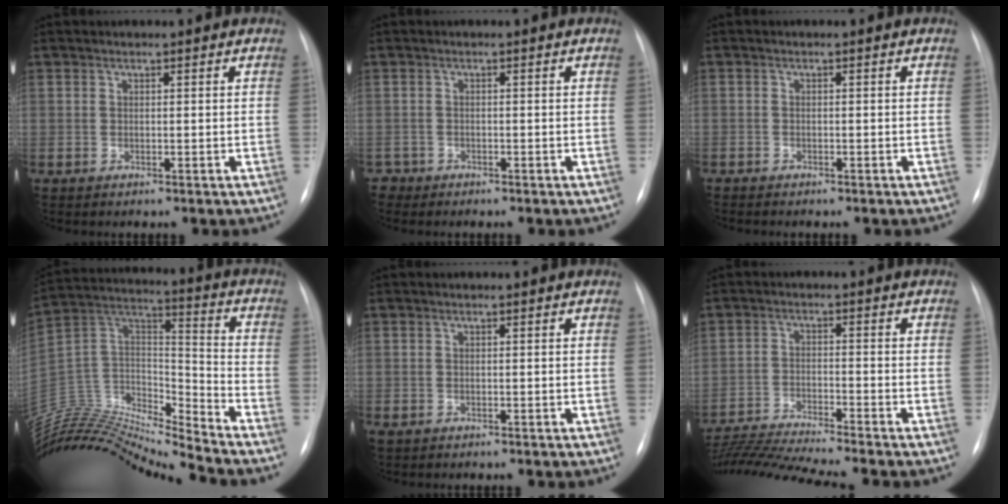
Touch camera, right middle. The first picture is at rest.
{"total": 1.4, "force": [-1.1, 0.7, -0.5], "torque": [0.007, 0.004, -0.019]}
{"total": 2.2, "force": [-1.8, 0.9, 0.9], "torque": [-0.011, 0.000, -0.019]}
{"total": 21.4, "force": [-20.8, -0.4, 5.2], "torque": [-0.090, 0.042, -0.361]}
{"total": 0.8, "force": [-0.3, 0.6, 0.4], "torque": [-0.008, 0.002, 0.000]}
{"total": 13.5, "force": [-12.3, -1.9, 5.2], "torque": [-0.083, -0.017, -0.208]}